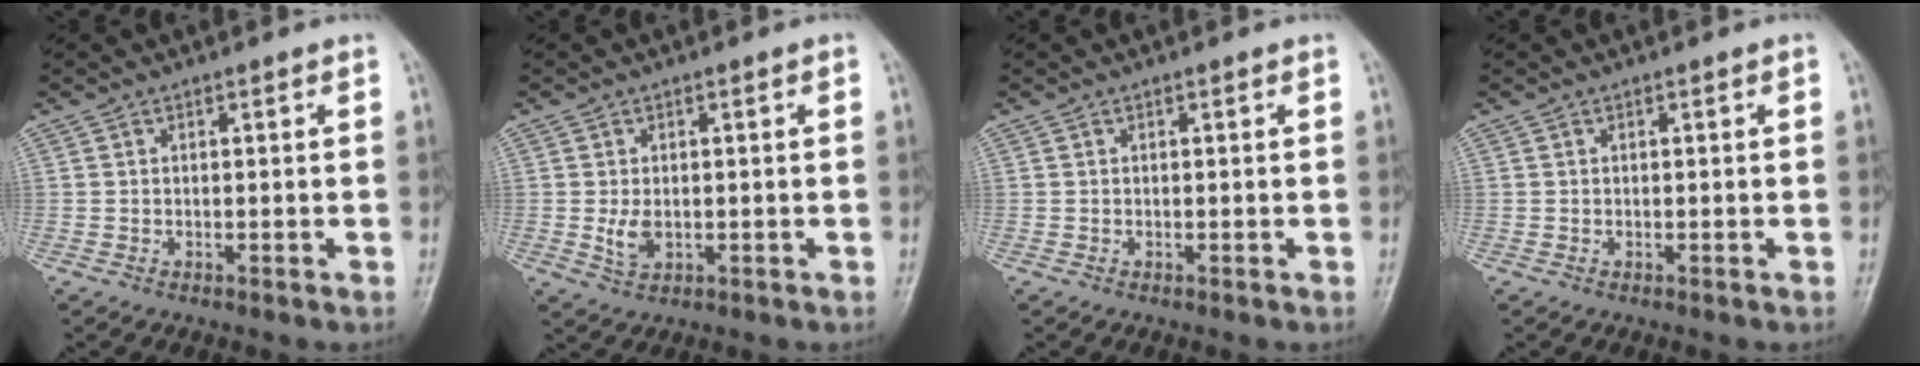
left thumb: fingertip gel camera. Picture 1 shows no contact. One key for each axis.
{"total": 3.1, "fx": -0.3, "fy": 2.1, "fz": 2.3, "tx": -0.040, "ty": -0.004, "tz": -0.001}
{"total": 0.0}
{"total": 0.0}